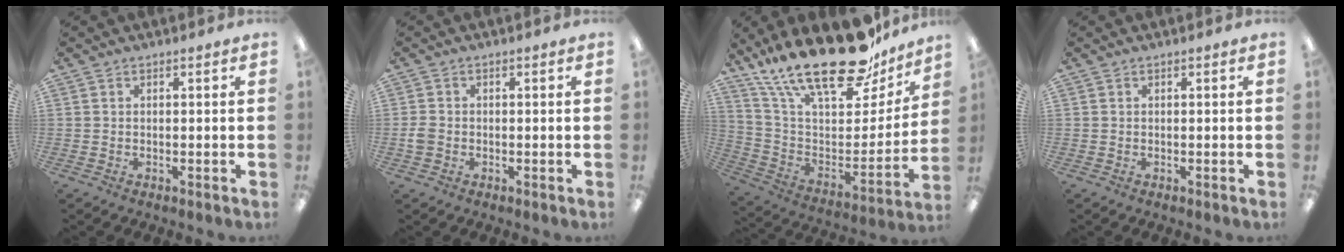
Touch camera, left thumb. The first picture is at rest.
{"total": 2.1, "force": [-0.5, 1.7, 1.1], "torque": [-0.018, 0.005, -0.010]}
{"total": 26.2, "force": [20.0, 9.2, 14.2], "torque": [-0.232, -0.136, 0.344]}
{"total": 0.0}